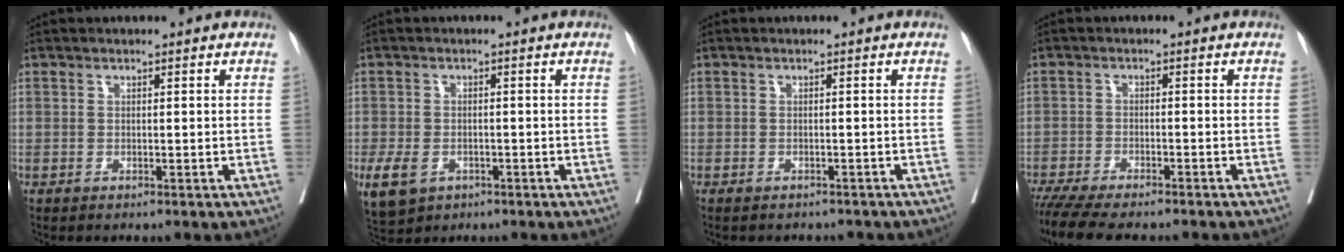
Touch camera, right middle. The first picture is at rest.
{"total": 6.2, "force": [-3.0, 4.4, 3.3], "torque": [-0.068, -0.007, -0.040]}
{"total": 6.2, "force": [-5.6, 2.0, 1.8], "torque": [-0.023, 0.000, -0.057]}
{"total": 11.9, "force": [-10.3, 1.8, 5.7], "torque": [-0.081, -0.015, -0.151]}